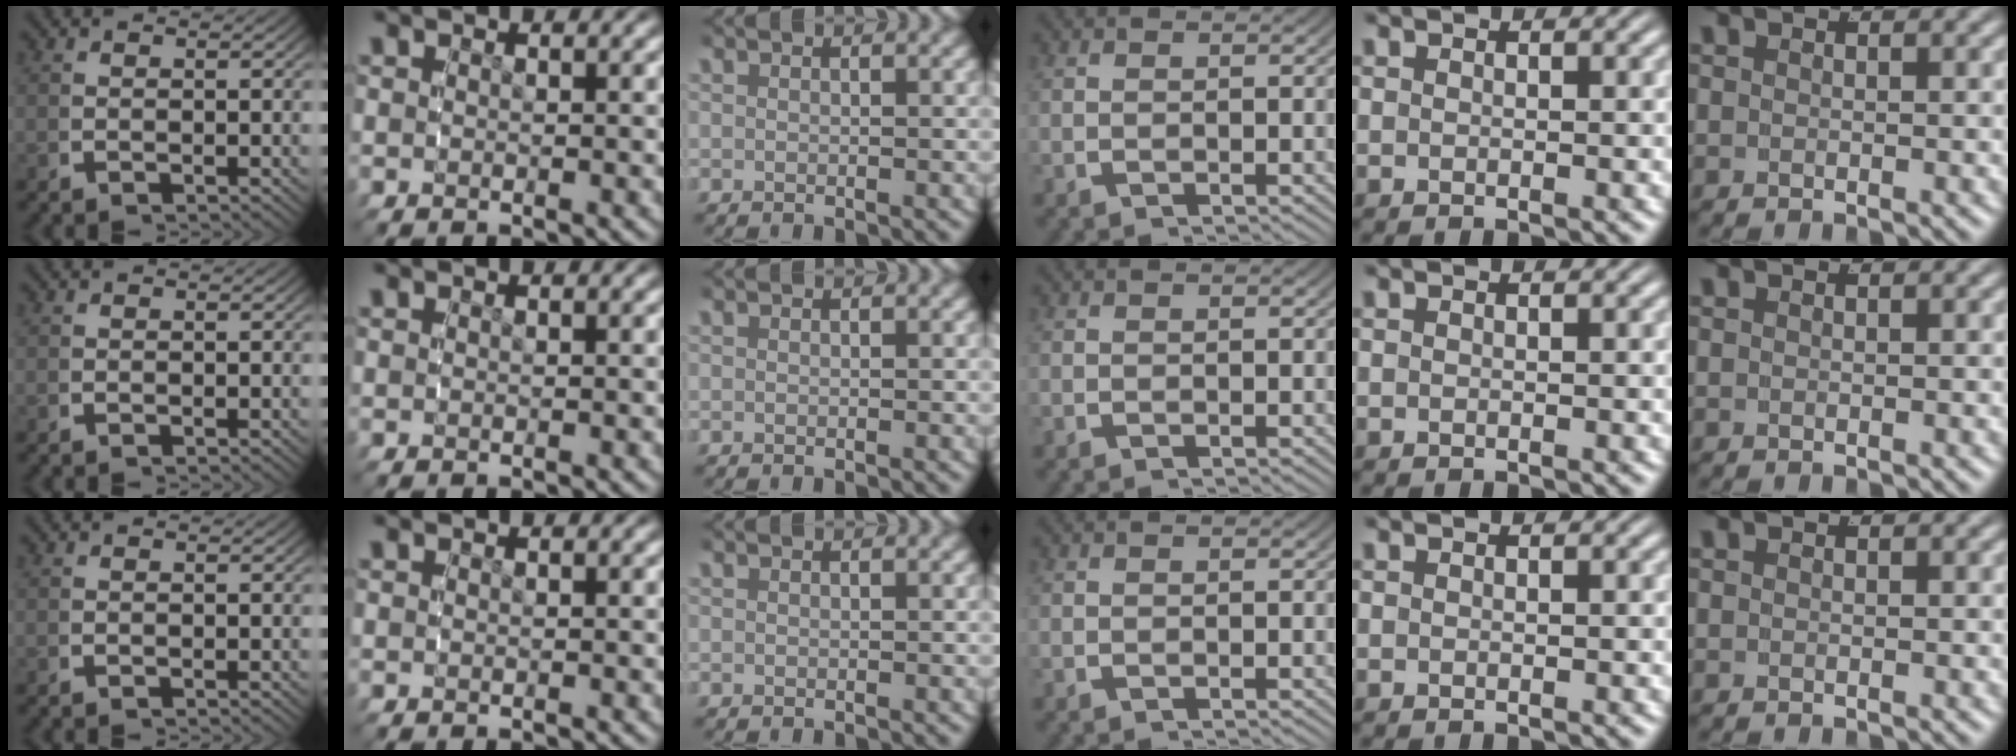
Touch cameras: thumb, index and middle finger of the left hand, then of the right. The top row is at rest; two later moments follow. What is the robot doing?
{"motion": "reach", "object": "stress ball aka squeeze ball"}